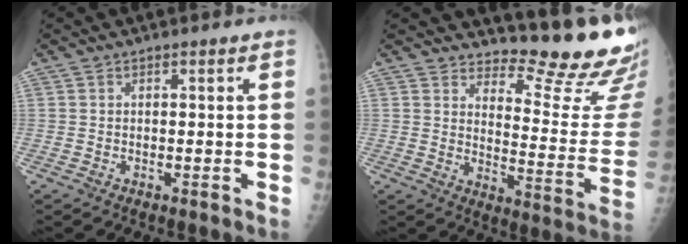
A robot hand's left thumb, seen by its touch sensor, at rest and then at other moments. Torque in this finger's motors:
{"motor_torque": [0.25, -0.04, -0.32, -0.52, 0.04]}